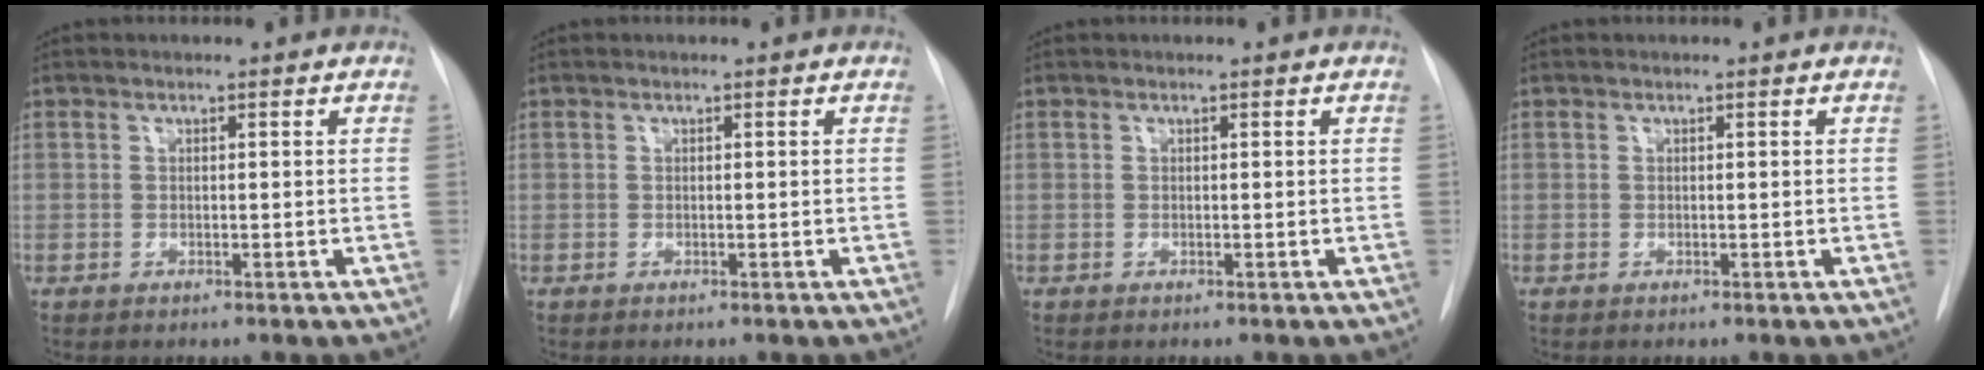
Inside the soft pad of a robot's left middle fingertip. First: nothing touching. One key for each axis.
{"total": 0.0}
{"total": 0.0}
{"total": 0.0}